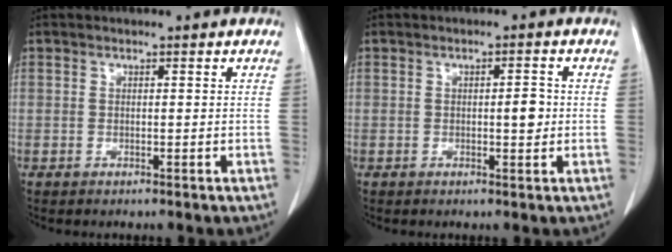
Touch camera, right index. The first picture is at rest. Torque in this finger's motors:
{"motor_torque": [0.07, 0.00, 0.06, 0.02]}